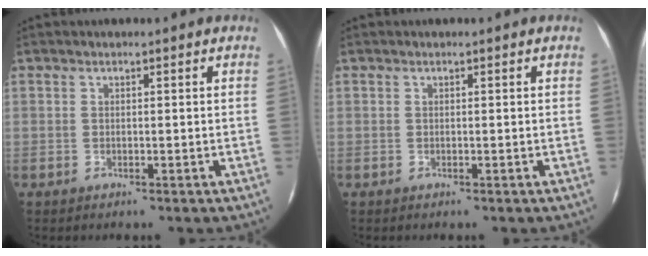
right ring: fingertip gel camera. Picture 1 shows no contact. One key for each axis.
{"total": 0.0}